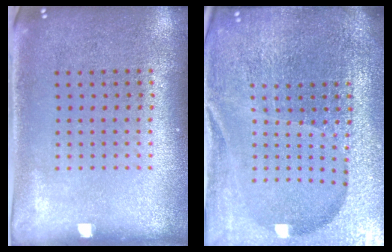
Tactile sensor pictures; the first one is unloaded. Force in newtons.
{"total": 6.6, "press": 5.7, "slide": 3.3}